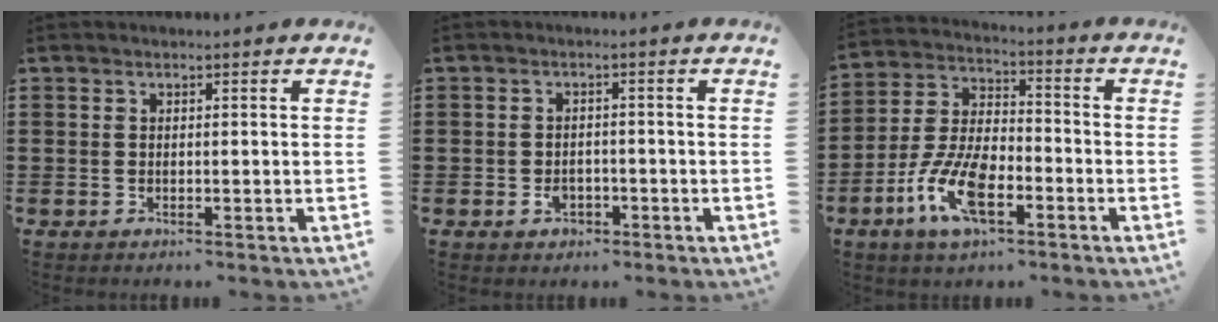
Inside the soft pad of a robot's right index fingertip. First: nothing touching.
{"total": 2.0, "force": [-1.0, 1.3, 1.1], "torque": [-0.025, -0.003, -0.019]}
{"total": 10.3, "force": [-4.7, 4.5, 8.0], "torque": [-0.190, -0.004, -0.090]}